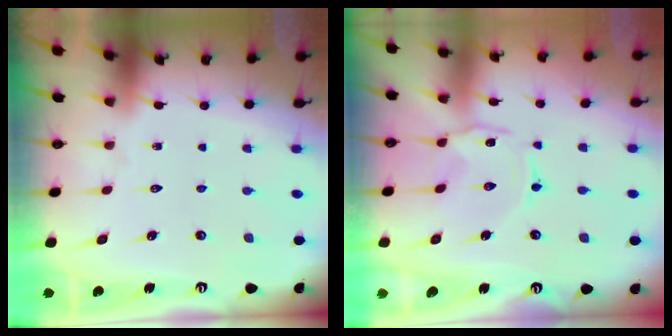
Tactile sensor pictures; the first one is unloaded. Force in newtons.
{"total": 1.5, "press": 1.5, "slide": 0.4}